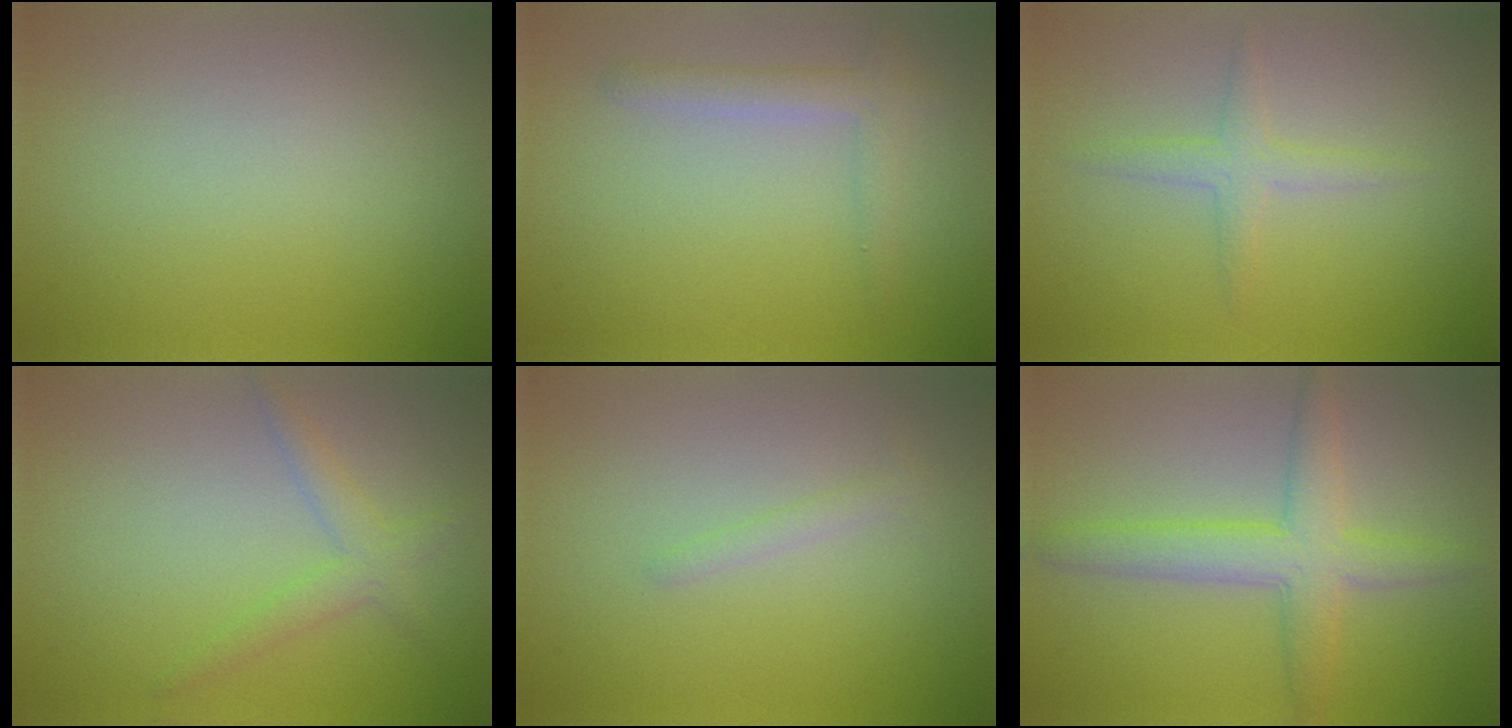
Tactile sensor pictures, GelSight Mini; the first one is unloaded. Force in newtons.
{"total": 2.2, "press": 2.2, "slide": 0.1}
{"total": 1.8, "press": 1.8, "slide": 0.1}
{"total": 2.3, "press": 2.3, "slide": 0.1}
{"total": 0.9, "press": 0.9, "slide": 0.1}
{"total": 4.4, "press": 4.4, "slide": 0.2}